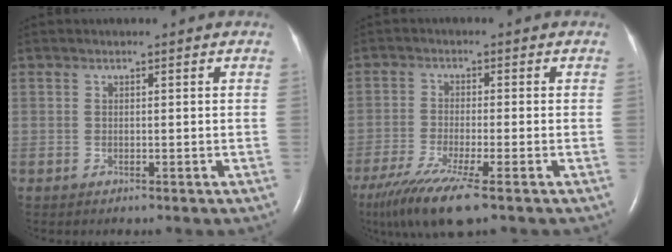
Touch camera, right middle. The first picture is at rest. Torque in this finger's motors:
{"motor_torque": [0.88, -0.83, 0.43, 0.07]}